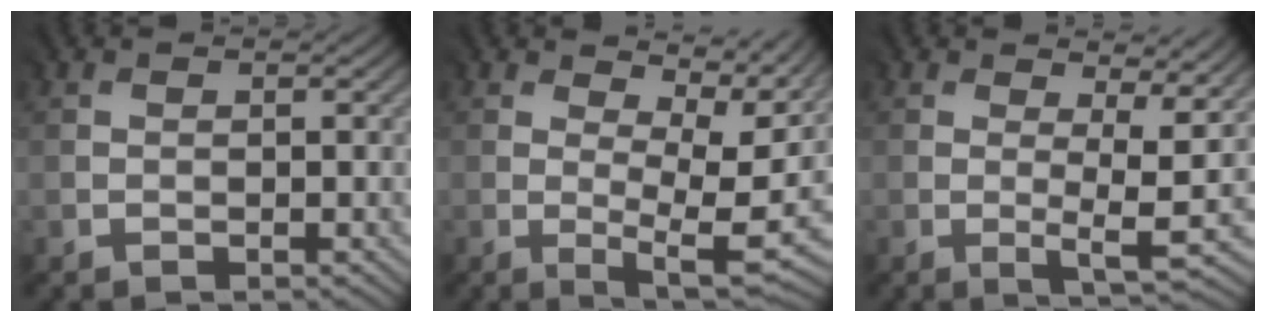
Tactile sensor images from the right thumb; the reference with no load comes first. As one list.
[{"total": 8.2, "force": [3.3, 3.3, 6.7], "torque": [-0.112, -0.013, 0.062]}, {"total": 5.4, "force": [1.3, 1.2, 5.1], "torque": [-0.077, -0.008, 0.023]}]